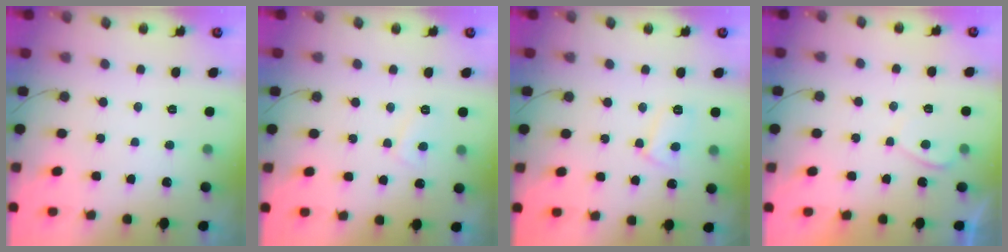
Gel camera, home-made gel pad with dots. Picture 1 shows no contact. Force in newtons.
{"total": 3.3, "press": 3.2, "slide": 0.7}
{"total": 7.1, "press": 7.1, "slide": 0.6}
{"total": 1.0, "press": 0.8, "slide": 0.6}